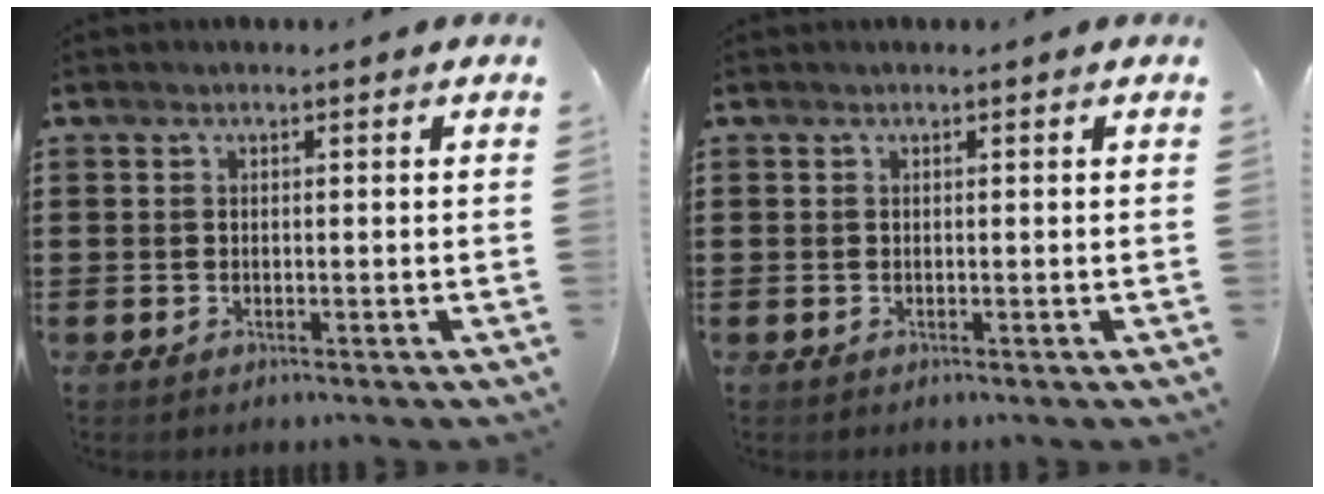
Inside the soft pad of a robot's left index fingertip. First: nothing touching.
{"total": 0.0}